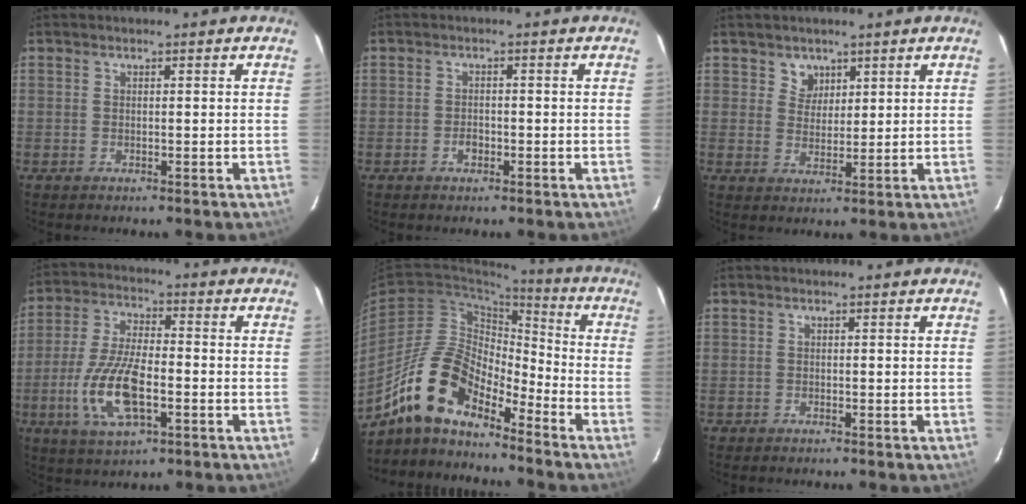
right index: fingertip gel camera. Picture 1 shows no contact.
{"total": 1.5, "force": [-0.8, 1.1, 0.8], "torque": [-0.013, 0.005, -0.010]}
{"total": 3.5, "force": [2.1, 2.8, 0.2], "torque": [0.005, 0.005, 0.037]}
{"total": 13.3, "force": [-4.0, 5.1, 11.5], "torque": [-0.243, -0.005, -0.073]}
{"total": 14.6, "force": [-11.5, 5.2, 7.3], "torque": [-0.135, 0.006, -0.229]}
{"total": 0.8, "force": [-0.5, 0.6, -0.1], "torque": [0.000, 0.003, -0.008]}